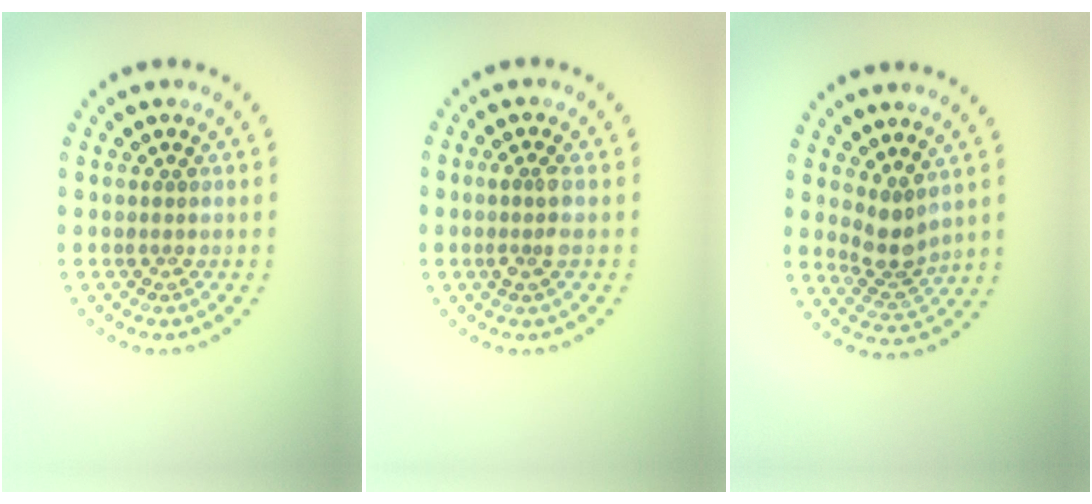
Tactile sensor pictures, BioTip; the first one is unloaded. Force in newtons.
{"total": 1.8, "press": 1.5, "slide": 1.1}
{"total": 2.6, "press": 2.0, "slide": 1.6}